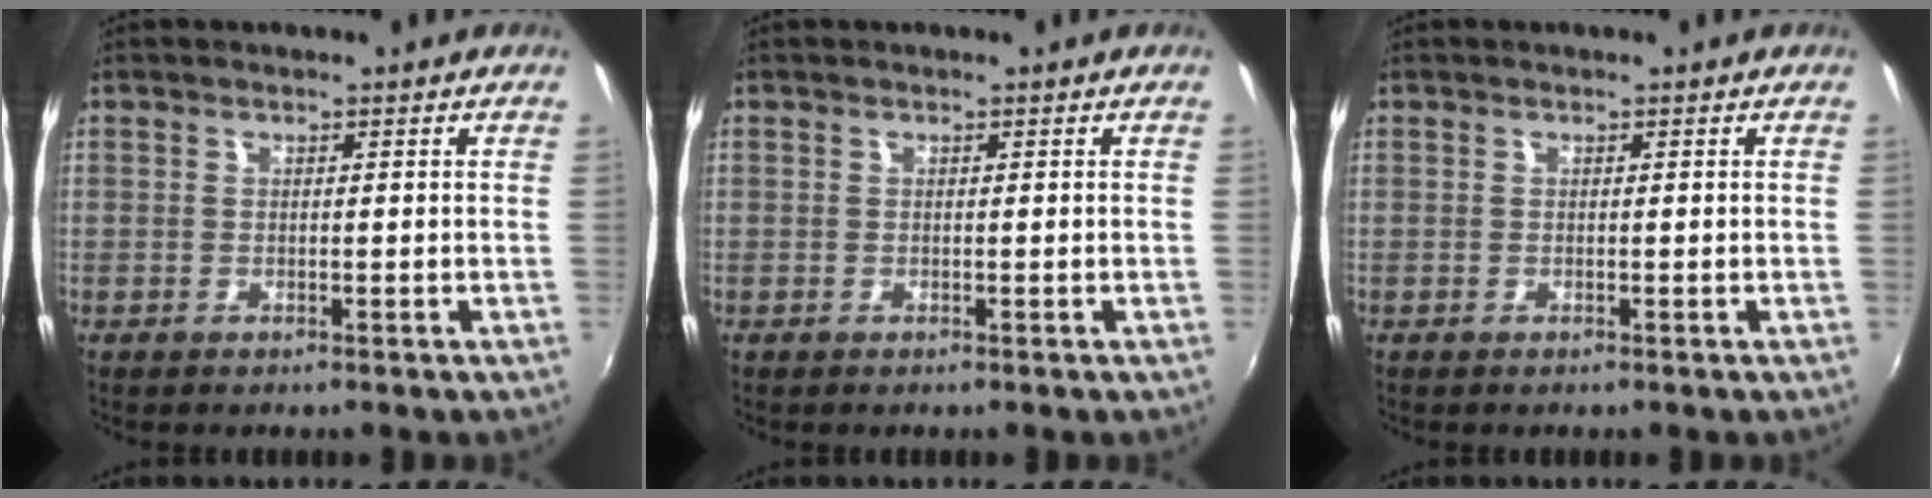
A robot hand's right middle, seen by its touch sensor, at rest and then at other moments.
{"total": 0.0}
{"total": 0.0}